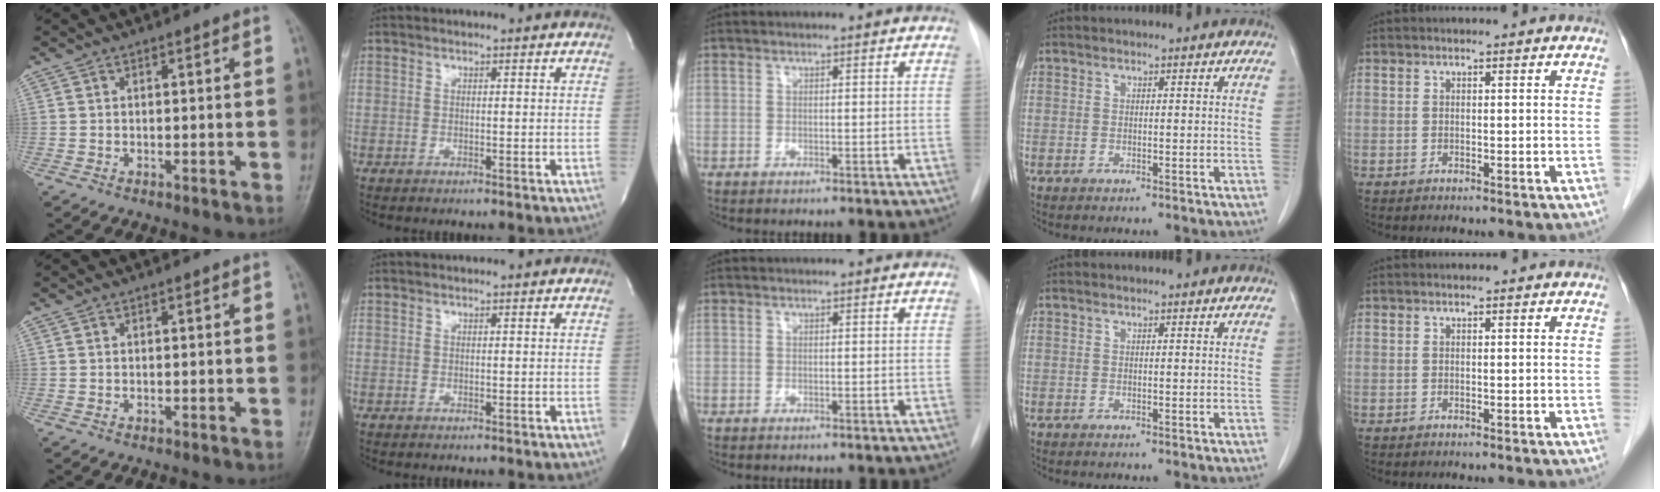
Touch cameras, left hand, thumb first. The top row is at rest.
{}